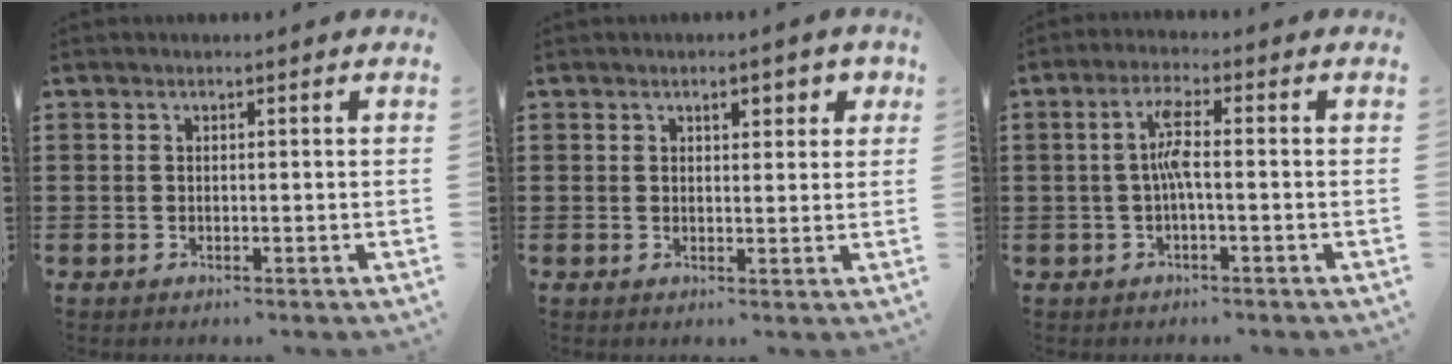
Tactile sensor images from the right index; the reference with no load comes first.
{"total": 2.6, "force": [1.2, 1.1, 2.0], "torque": [-0.027, 0.001, 0.014]}
{"total": 4.4, "force": [-0.4, 0.7, 4.4], "torque": [-0.089, 0.002, -0.014]}